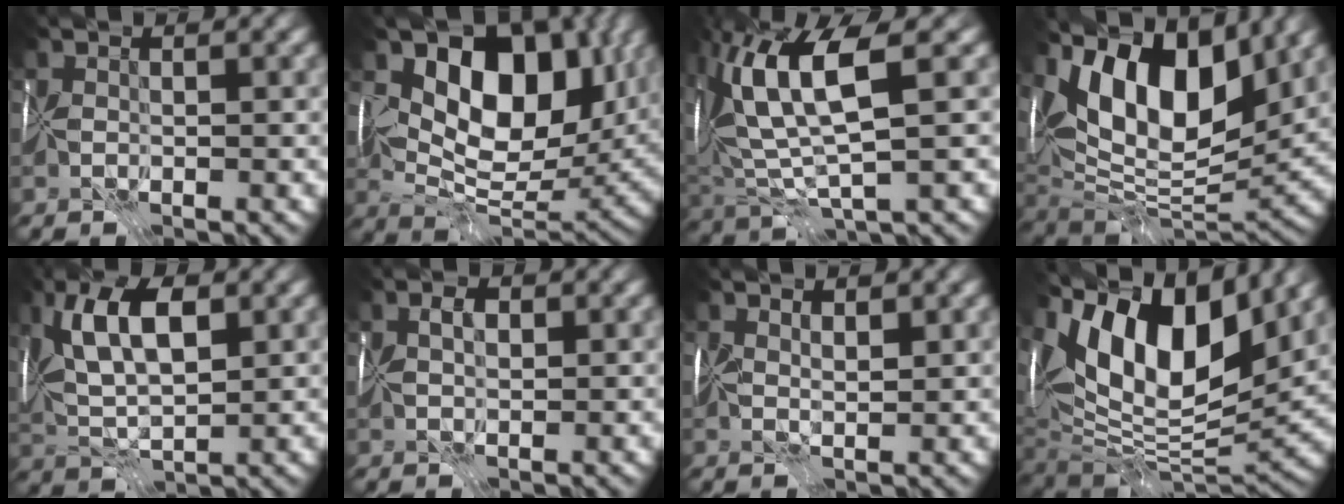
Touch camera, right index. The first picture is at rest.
{"total": 11.5, "force": [4.2, 6.9, 8.2], "torque": [-0.085, -0.012, 0.075]}
{"total": 8.5, "force": [2.7, 2.5, 7.7], "torque": [-0.152, 0.005, 0.050]}
{"total": 13.3, "force": [6.7, 5.8, 9.9], "torque": [-0.152, 0.016, 0.109]}
{"total": 6.9, "force": [2.6, 2.6, 5.8], "torque": [-0.105, 0.011, 0.042]}
{"total": 1.2, "force": [0.6, 0.5, 1.0], "torque": [-0.010, 0.003, 0.010]}
{"total": 1.1, "force": [1.0, -0.2, 0.4], "torque": [0.003, -0.006, 0.020]}
{"total": 15.2, "force": [7.6, 6.7, 11.3], "torque": [-0.192, 0.030, 0.124]}